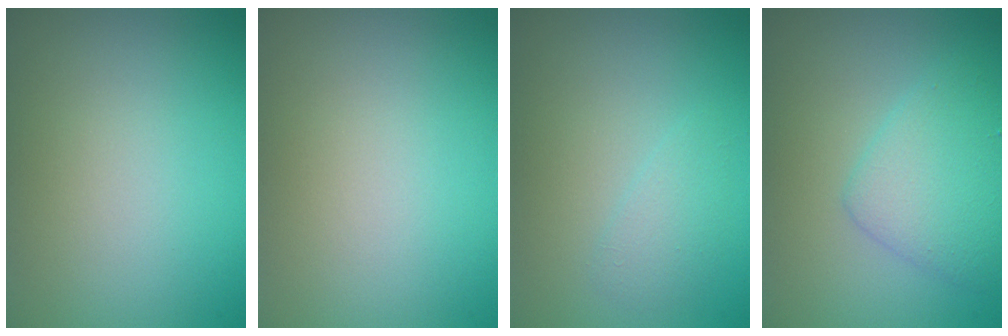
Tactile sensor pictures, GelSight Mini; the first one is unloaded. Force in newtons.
{"total": 0.0}
{"total": 1.2, "press": 1.2, "slide": 0.1}
{"total": 1.9, "press": 1.9, "slide": 0.1}